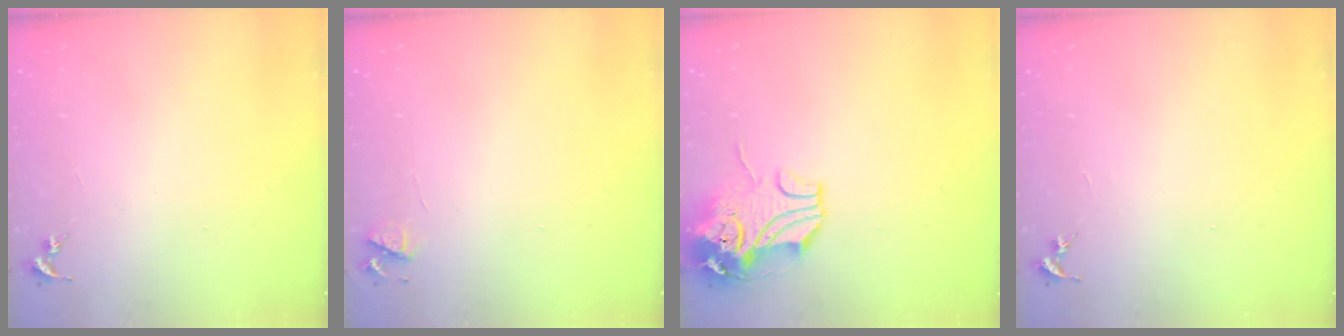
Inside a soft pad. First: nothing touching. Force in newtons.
{"total": 4.2, "press": 4.2, "slide": 0.5}
{"total": 11.8, "press": 11.6, "slide": 2.0}
{"total": 0.0}